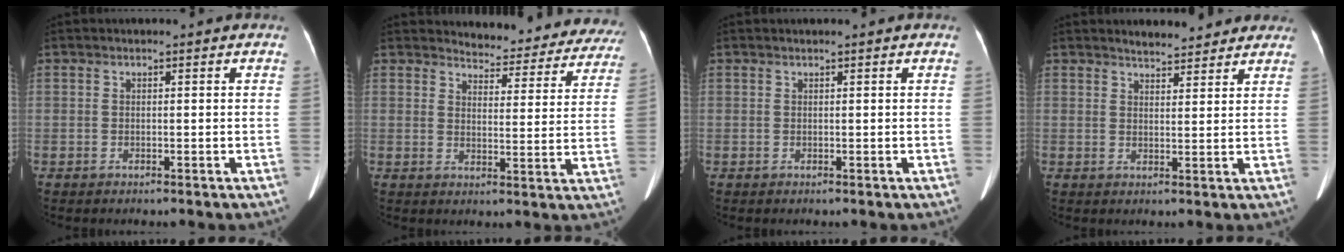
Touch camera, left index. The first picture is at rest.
{"total": 16.4, "force": [15.7, 4.0, 2.8], "torque": [-0.001, -0.049, 0.159]}
{"total": 0.8, "force": [0.7, -0.1, 0.4], "torque": [-0.010, 0.010, 0.015]}
{"total": 5.9, "force": [5.5, 1.6, 1.6], "torque": [-0.020, 0.013, 0.068]}